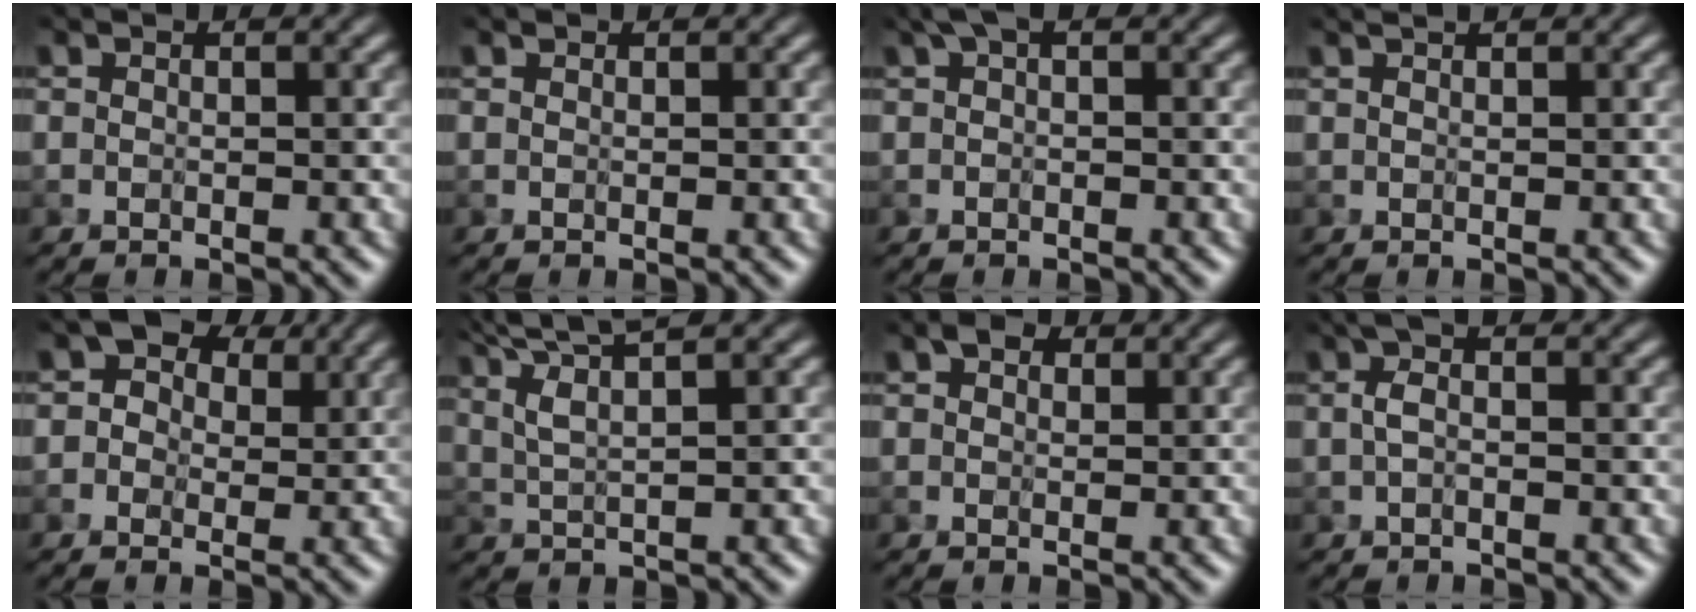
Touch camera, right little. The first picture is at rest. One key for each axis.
{"total": 0.0}
{"total": 1.4, "fx": 0.7, "fy": 0.5, "fz": 1.1, "tx": -0.021, "ty": 0.006, "tz": 0.013}
{"total": 1.0, "fx": 0.8, "fy": 0.2, "fz": 0.6, "tx": -0.005, "ty": 0.001, "tz": 0.002}
{"total": 4.1, "fx": 1.6, "fy": 3.1, "fz": 2.2, "tx": -0.027, "ty": 0.006, "tz": 0.011}
{"total": 5.7, "fx": 4.0, "fy": 1.1, "fz": 3.9, "tx": -0.069, "ty": 0.023, "tz": 0.051}
{"total": 1.5, "fx": 0.9, "fy": 1.0, "fz": 0.7, "tx": -0.013, "ty": 0.003, "tz": 0.015}
{"total": 1.8, "fx": 0.1, "fy": 0.6, "fz": 1.7, "tx": -0.037, "ty": 0.006, "tz": -0.001}